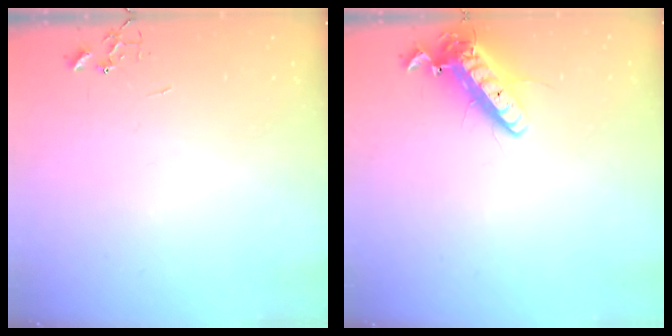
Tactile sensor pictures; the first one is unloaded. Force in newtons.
{"total": 14.8, "press": 14.5, "slide": 2.9}